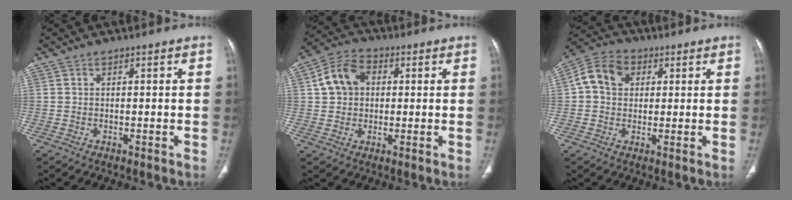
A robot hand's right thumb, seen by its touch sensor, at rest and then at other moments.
{"total": 8.5, "force": [1.5, 6.7, 5.1], "torque": [-0.084, 0.017, 0.018]}
{"total": 8.4, "force": [1.9, 6.6, 4.8], "torque": [-0.078, 0.015, 0.026]}